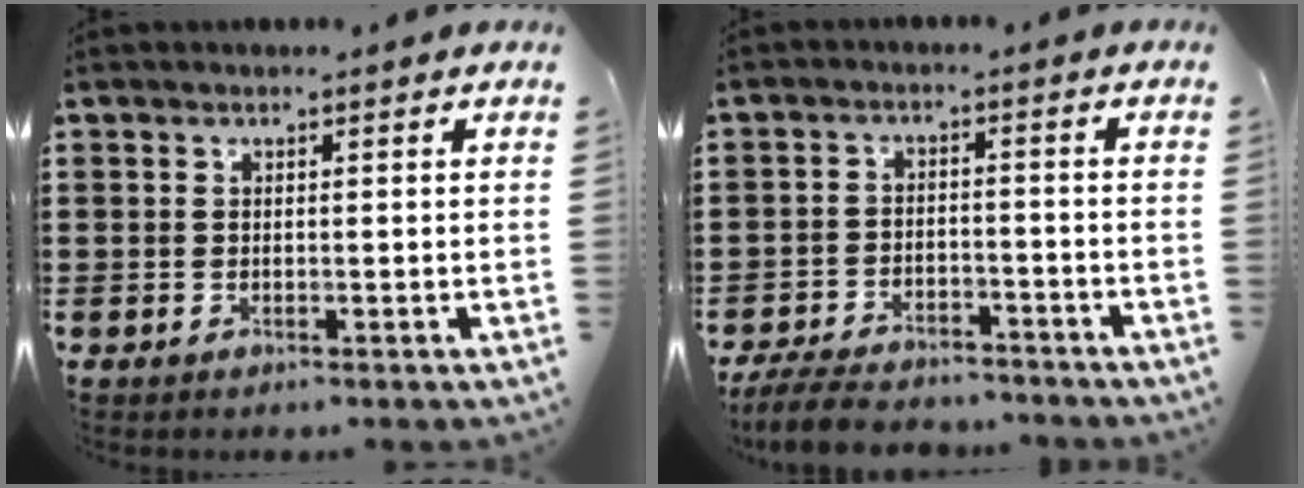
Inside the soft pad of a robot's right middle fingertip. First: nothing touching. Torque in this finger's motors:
{"motor_torque": [0.21, -0.19, 0.21, 0.10]}